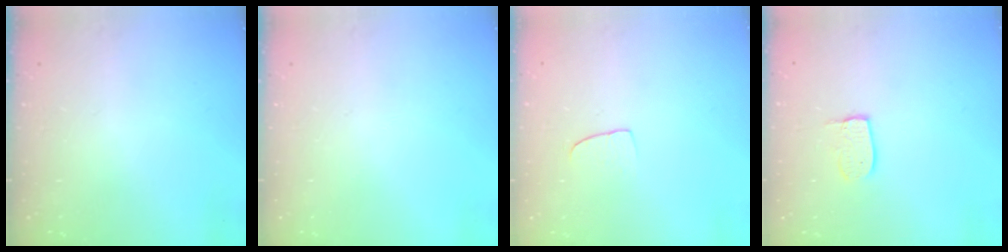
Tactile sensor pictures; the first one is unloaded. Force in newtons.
{"total": 0.0}
{"total": 5.9, "press": 5.9, "slide": 0.4}
{"total": 5.5, "press": 5.5, "slide": 0.4}